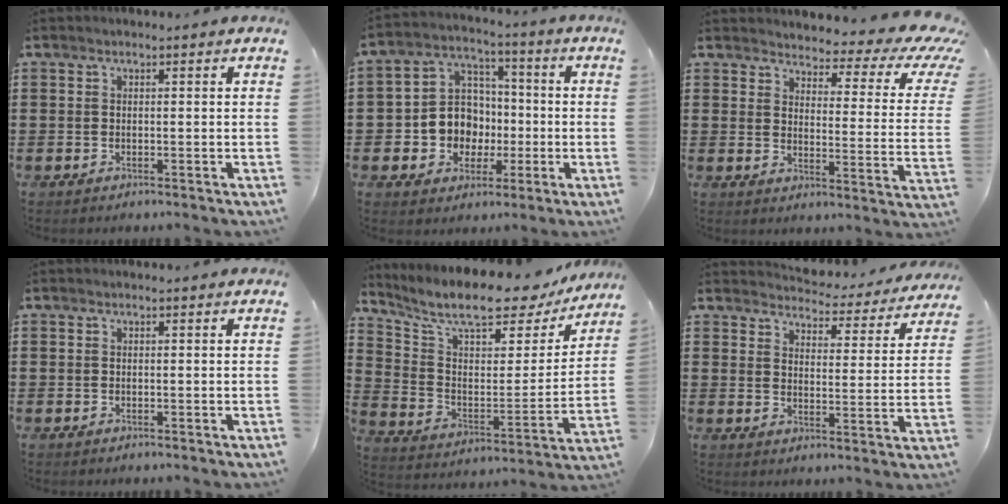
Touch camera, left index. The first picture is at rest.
{"total": 8.4, "force": [-1.2, 7.9, 2.6], "torque": [-0.089, 0.005, -0.018]}
{"total": 4.2, "force": [3.2, 1.4, 2.4], "torque": [-0.050, -0.029, 0.047]}
{"total": 0.0}
{"total": 10.4, "force": [8.7, 2.1, 5.3], "torque": [-0.126, -0.062, 0.145]}
{"total": 3.6, "force": [3.6, 0.1, 0.2], "torque": [-0.021, -0.037, 0.054]}